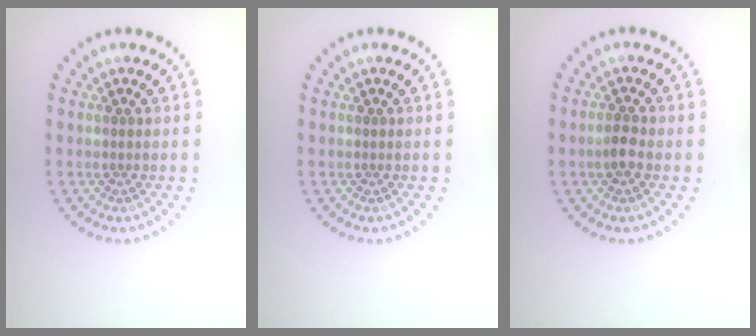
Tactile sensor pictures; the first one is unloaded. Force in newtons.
{"total": 0.0}
{"total": 1.6, "press": 1.6, "slide": 0.5}